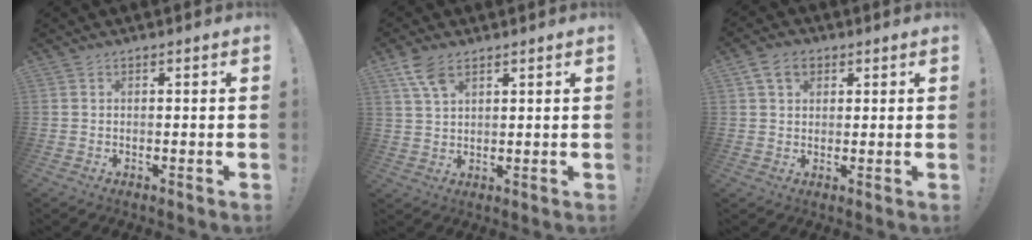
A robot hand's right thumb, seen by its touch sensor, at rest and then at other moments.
{"total": 6.7, "force": [4.2, 3.2, 4.2], "torque": [-0.080, -0.014, 0.079]}
{"total": 6.2, "force": [2.7, 4.5, 3.3], "torque": [-0.054, 0.000, 0.052]}